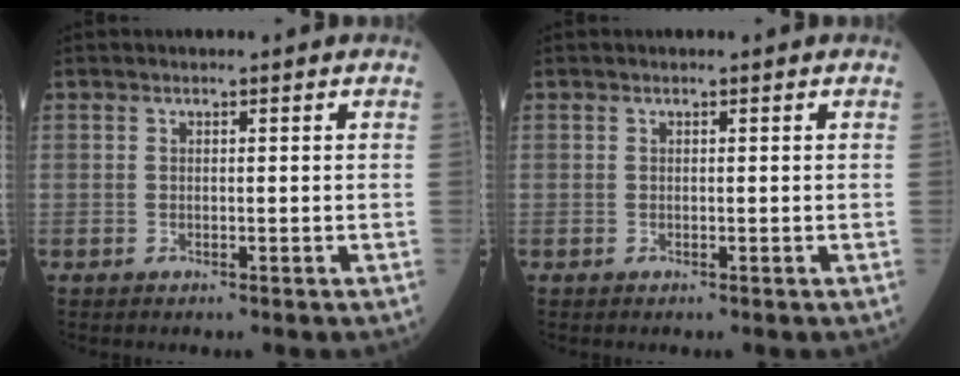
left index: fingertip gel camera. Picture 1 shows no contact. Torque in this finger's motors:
{"motor_torque": [-0.04, 0.08, 0.00, 0.00]}